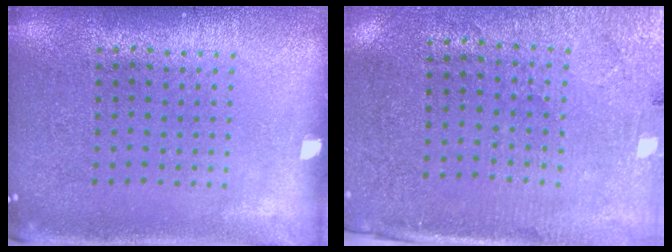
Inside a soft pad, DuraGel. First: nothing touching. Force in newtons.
{"total": 2.7, "press": 2.4, "slide": 1.3}